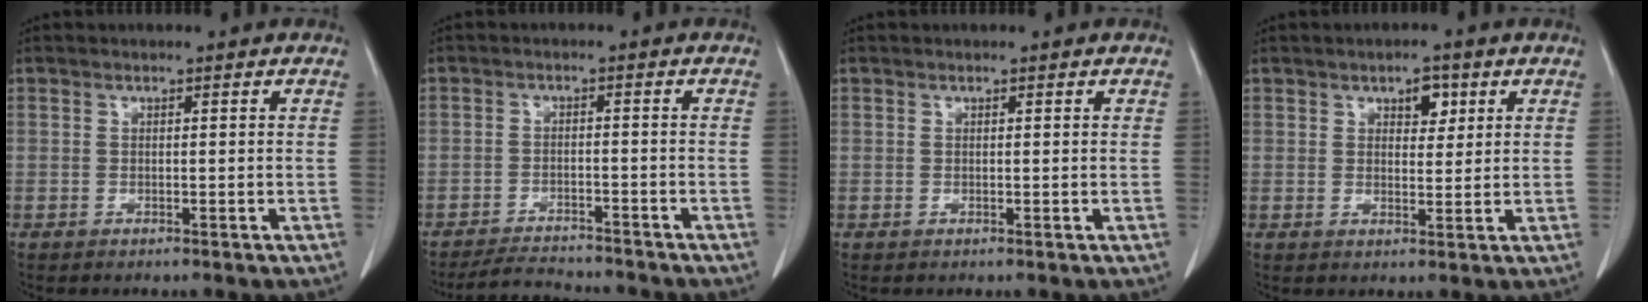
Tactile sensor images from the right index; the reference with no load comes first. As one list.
[{"total": 5.9, "force": [-5.8, 1.1, 0.8], "torque": [-0.016, -0.008, -0.097]}, {"total": 0.0}, {"total": 3.4, "force": [1.7, 1.8, 2.4], "torque": [-0.034, 0.000, 0.025]}]